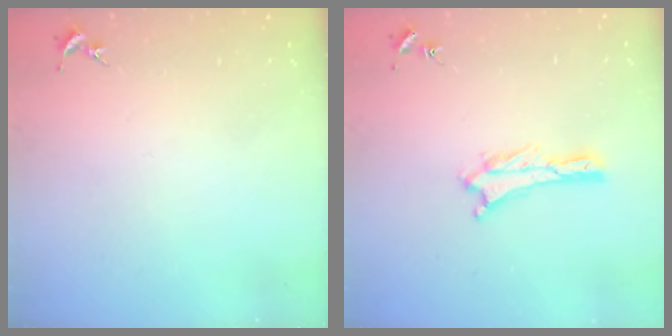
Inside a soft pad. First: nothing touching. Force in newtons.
{"total": 0.0}